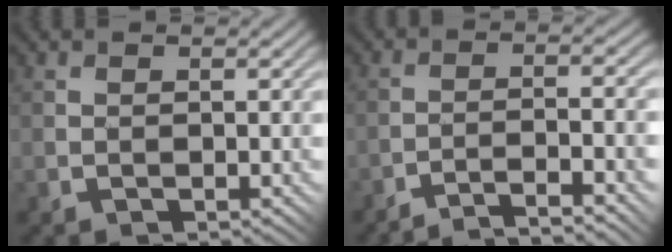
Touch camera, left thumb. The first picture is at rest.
{"total": 6.6, "force": [-5.2, -0.3, 4.1], "torque": [-0.063, 0.020, -0.087]}